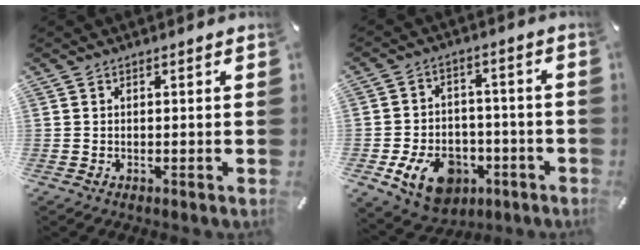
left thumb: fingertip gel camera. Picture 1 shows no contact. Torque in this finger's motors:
{"motor_torque": [1.08, 2.87, 0.33, 0.10, 0.13]}